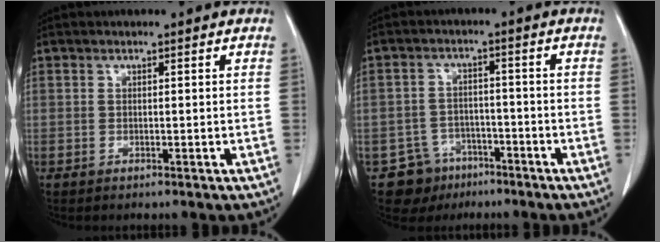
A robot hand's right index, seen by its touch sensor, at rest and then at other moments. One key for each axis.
{"total": 6.4, "fx": -3.8, "fy": 5.1, "fz": 0.1, "tx": 0.008, "ty": 0.012, "tz": -0.056}